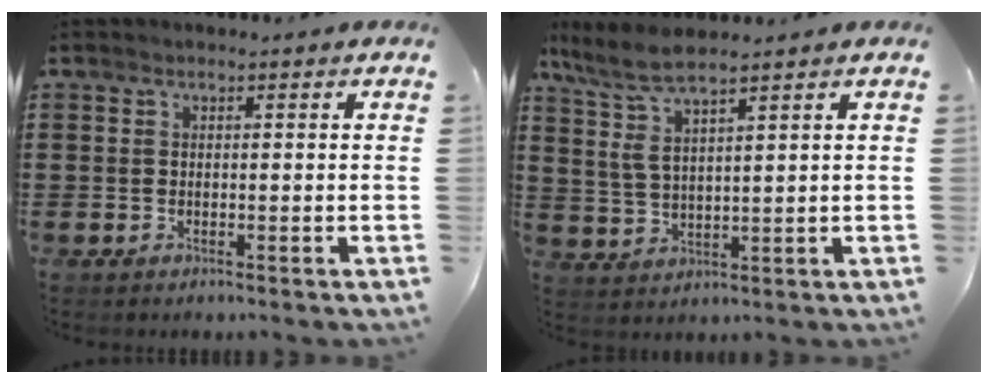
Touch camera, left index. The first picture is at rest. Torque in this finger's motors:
{"motor_torque": [0.43, -0.37, 0.27, 0.17]}